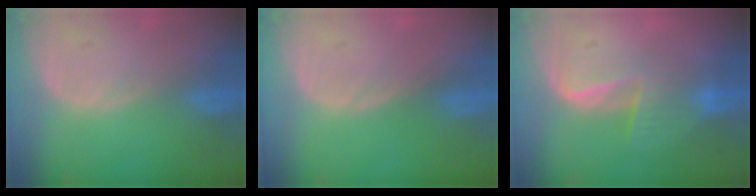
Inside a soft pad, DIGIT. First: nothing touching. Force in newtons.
{"total": 0.0}
{"total": 6.0, "press": 5.6, "slide": 2.1}